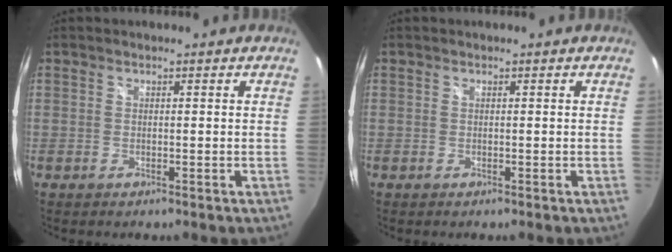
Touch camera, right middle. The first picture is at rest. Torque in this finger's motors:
{"motor_torque": [-0.59, -0.15, 0.05, 0.00]}